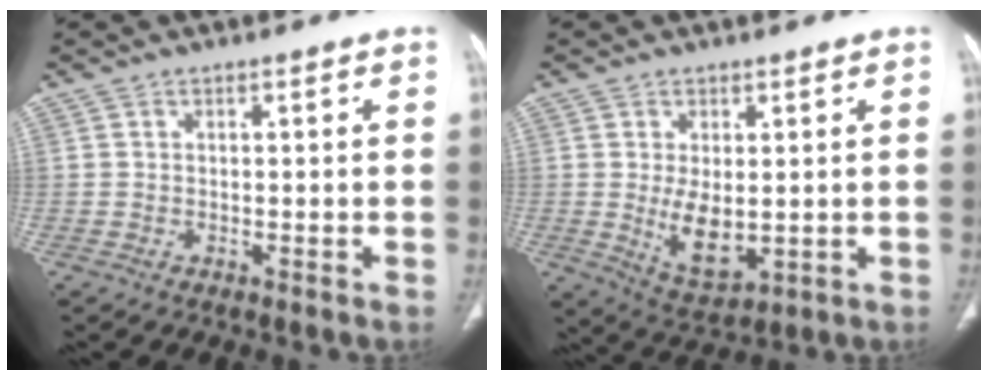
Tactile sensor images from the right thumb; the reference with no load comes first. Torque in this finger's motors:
{"motor_torque": [-0.44, 0.71, 0.39, 0.46, 0.25]}